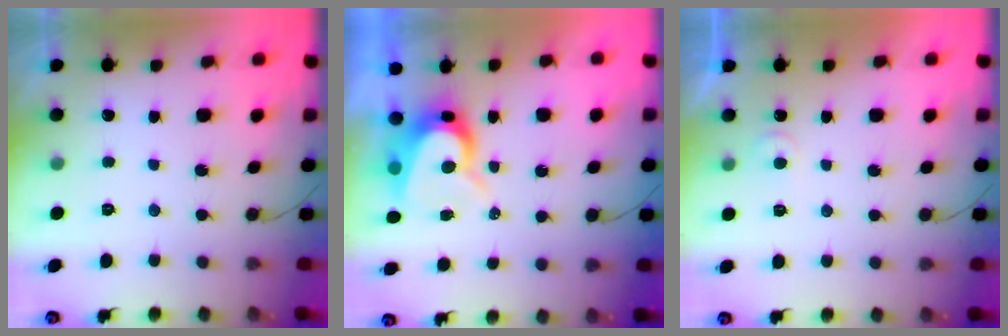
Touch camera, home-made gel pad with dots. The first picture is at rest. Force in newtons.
{"total": 8.7, "press": 8.6, "slide": 0.7}
{"total": 3.4, "press": 3.3, "slide": 0.3}